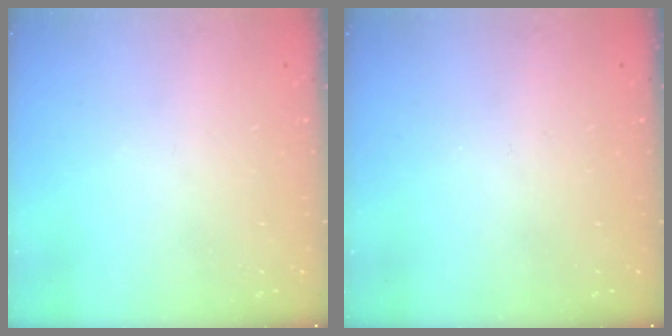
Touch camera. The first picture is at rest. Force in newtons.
{"total": 0.0}